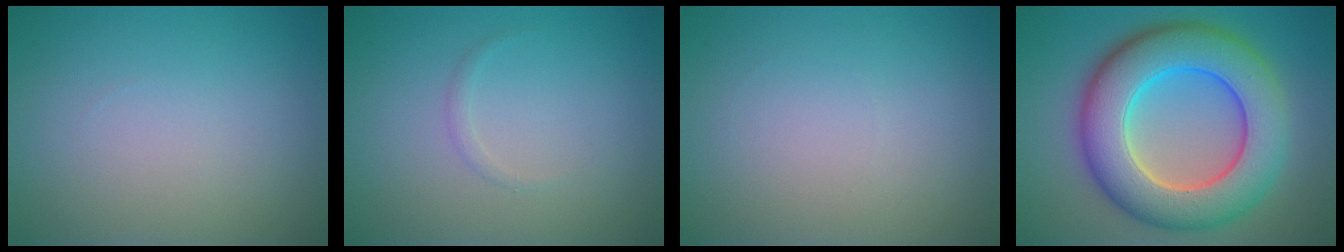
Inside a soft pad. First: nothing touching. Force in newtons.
{"total": 0.6, "press": 0.6, "slide": 0.1}
{"total": 0.0}
{"total": 11.1, "press": 11.1, "slide": 0.4}